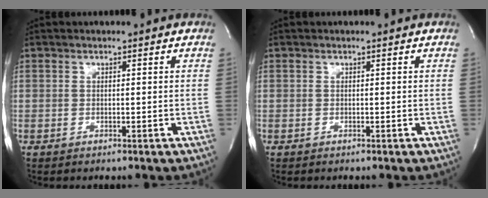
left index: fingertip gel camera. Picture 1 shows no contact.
{"total": 0.0}